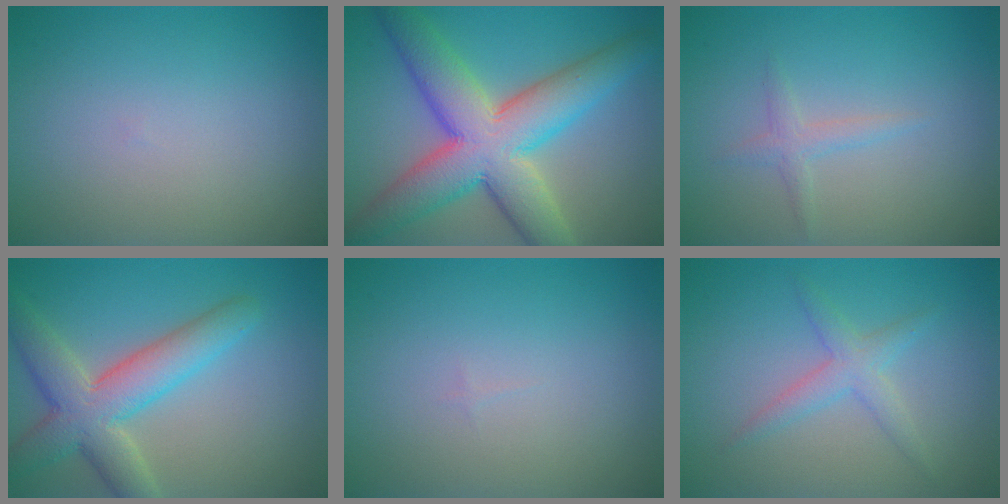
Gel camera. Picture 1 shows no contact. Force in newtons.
{"total": 10.7, "press": 10.7, "slide": 0.5}
{"total": 1.3, "press": 1.3, "slide": 0.1}
{"total": 6.7, "press": 6.7, "slide": 0.6}
{"total": 0.0}
{"total": 2.3, "press": 2.3, "slide": 0.1}